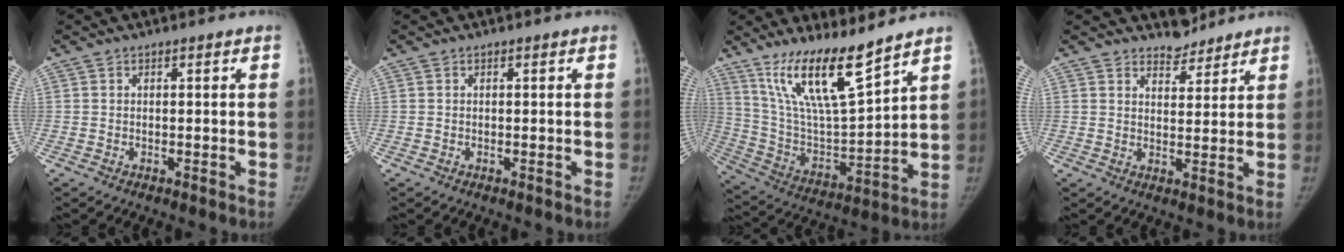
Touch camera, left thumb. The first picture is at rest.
{"total": 0.0}
{"total": 16.9, "force": [12.0, 3.1, 11.4], "torque": [-0.191, -0.069, 0.238]}
{"total": 4.1, "force": [3.8, 1.5, 0.0], "torque": [0.020, -0.033, 0.060]}